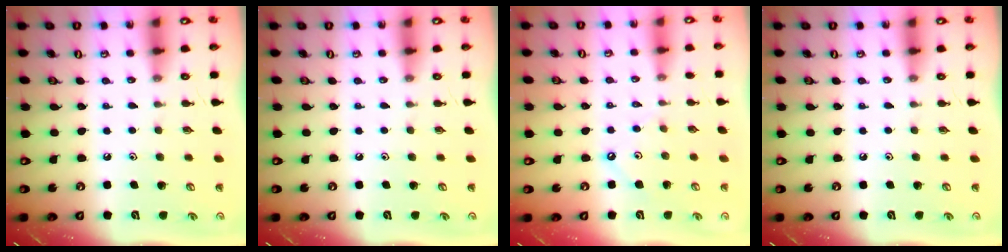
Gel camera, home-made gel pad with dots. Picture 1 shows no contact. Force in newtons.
{"total": 0.0}
{"total": 2.0, "press": 2.0, "slide": 0.2}
{"total": 0.0}